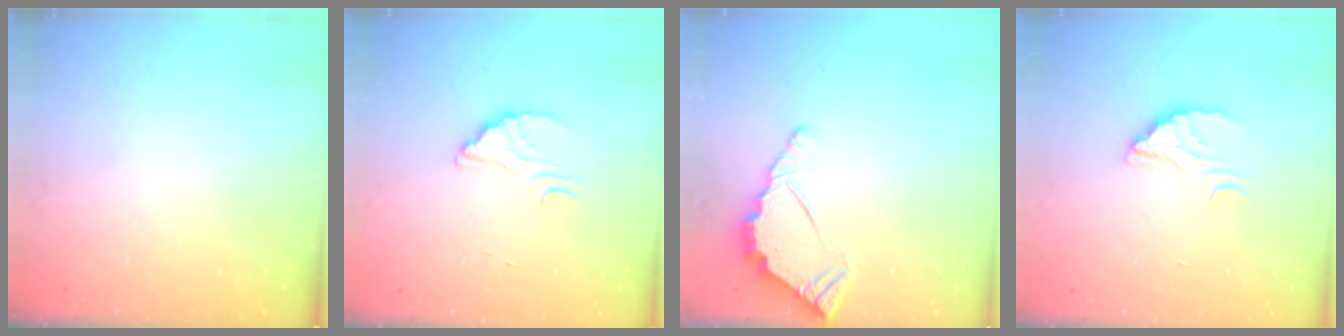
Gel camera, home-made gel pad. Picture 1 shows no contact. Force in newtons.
{"total": 2.3, "press": 2.3, "slide": 0.0}
{"total": 5.1, "press": 5.1, "slide": 0.4}
{"total": 2.9, "press": 2.9, "slide": 0.1}